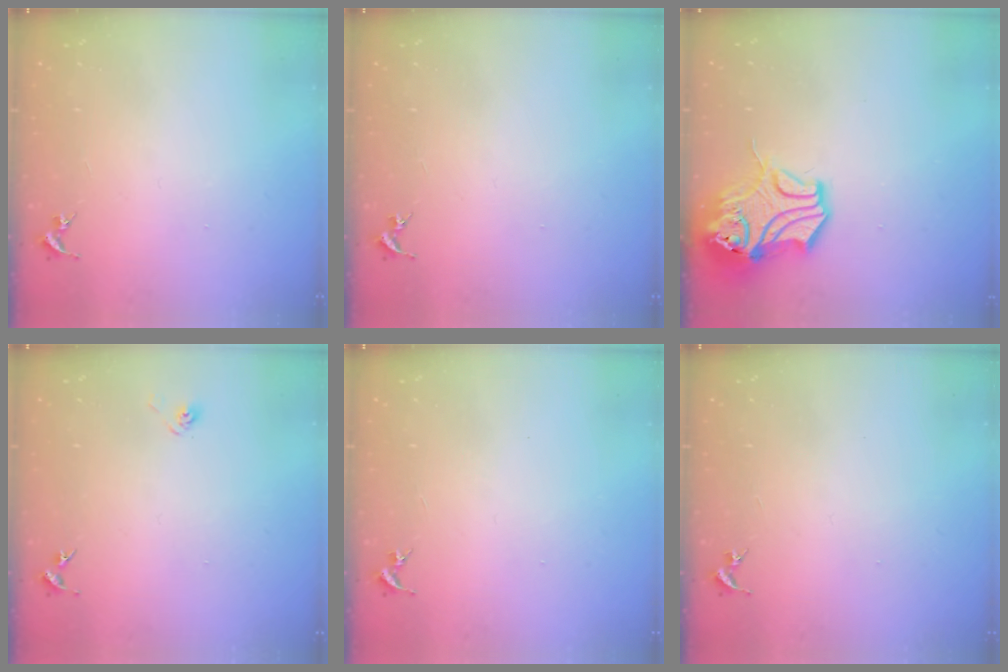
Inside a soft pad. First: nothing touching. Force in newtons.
{"total": 0.0}
{"total": 14.2, "press": 14.1, "slide": 1.9}
{"total": 2.9, "press": 2.6, "slide": 1.4}
{"total": 0.0}
{"total": 0.0}